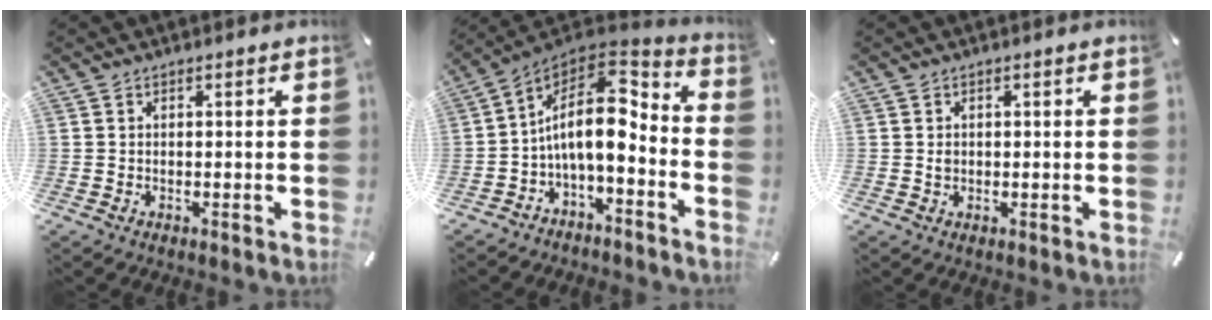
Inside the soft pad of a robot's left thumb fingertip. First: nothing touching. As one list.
[{"total": 13.2, "force": [-0.1, 7.4, 10.9], "torque": [-0.193, -0.012, -0.004]}, {"total": 1.1, "force": [0.1, 0.9, 0.5], "torque": [-0.003, -0.001, -0.001]}]